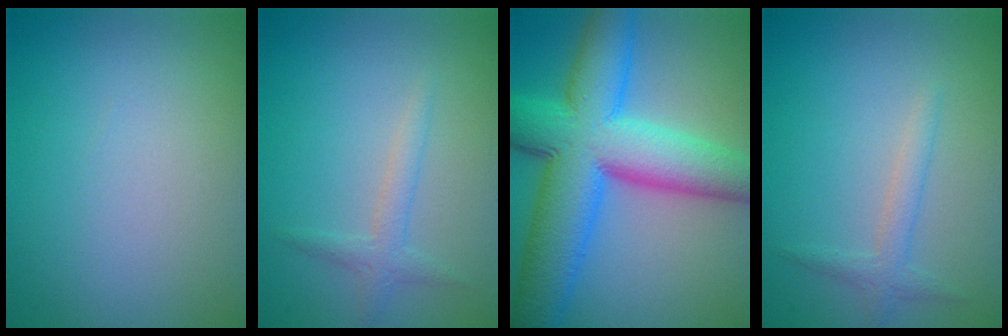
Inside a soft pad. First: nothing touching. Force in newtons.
{"total": 1.7, "press": 1.7, "slide": 0.1}
{"total": 12.6, "press": 12.6, "slide": 0.4}
{"total": 1.7, "press": 1.7, "slide": 0.1}